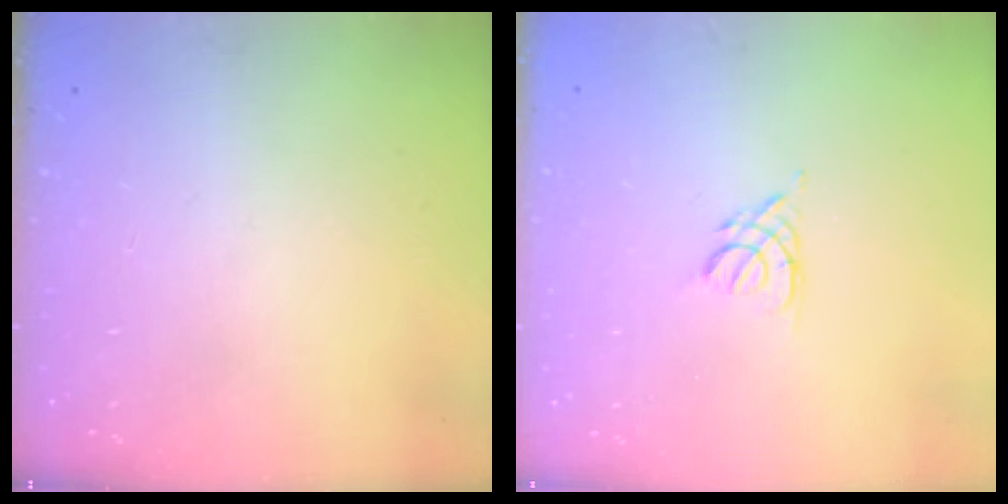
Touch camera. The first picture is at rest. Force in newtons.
{"total": 3.6, "press": 3.5, "slide": 0.7}